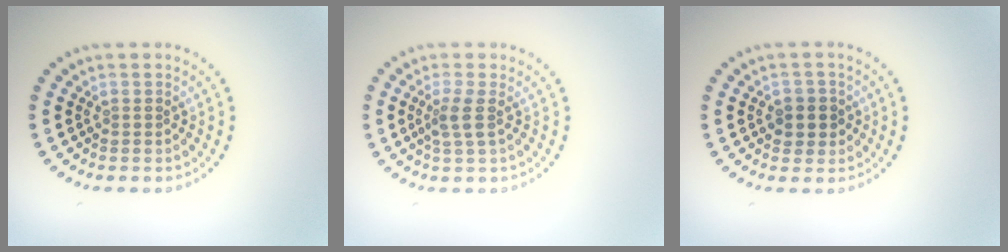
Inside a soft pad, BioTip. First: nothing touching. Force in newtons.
{"total": 1.9, "press": 1.5, "slide": 1.2}
{"total": 2.3, "press": 2.2, "slide": 0.6}